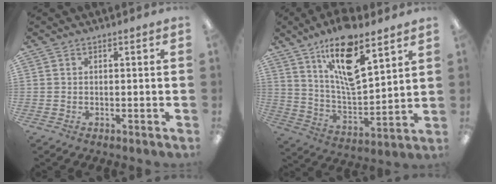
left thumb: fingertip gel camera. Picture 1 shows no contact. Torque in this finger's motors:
{"motor_torque": [0.40, 0.42, 1.01, -1.33, 0.12]}